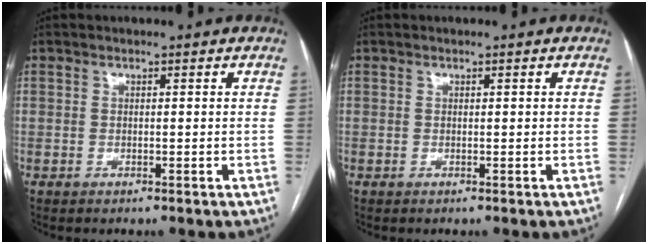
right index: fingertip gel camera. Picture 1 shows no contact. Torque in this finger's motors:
{"motor_torque": [-0.06, -0.01, 0.04, 0.01]}